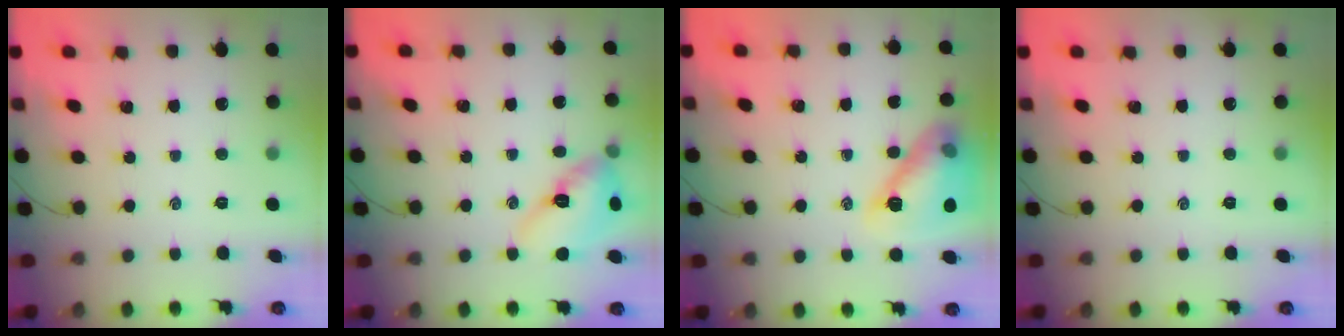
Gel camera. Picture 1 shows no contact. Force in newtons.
{"total": 13.0, "press": 12.9, "slide": 1.6}
{"total": 14.2, "press": 14.2, "slide": 0.7}
{"total": 0.0}